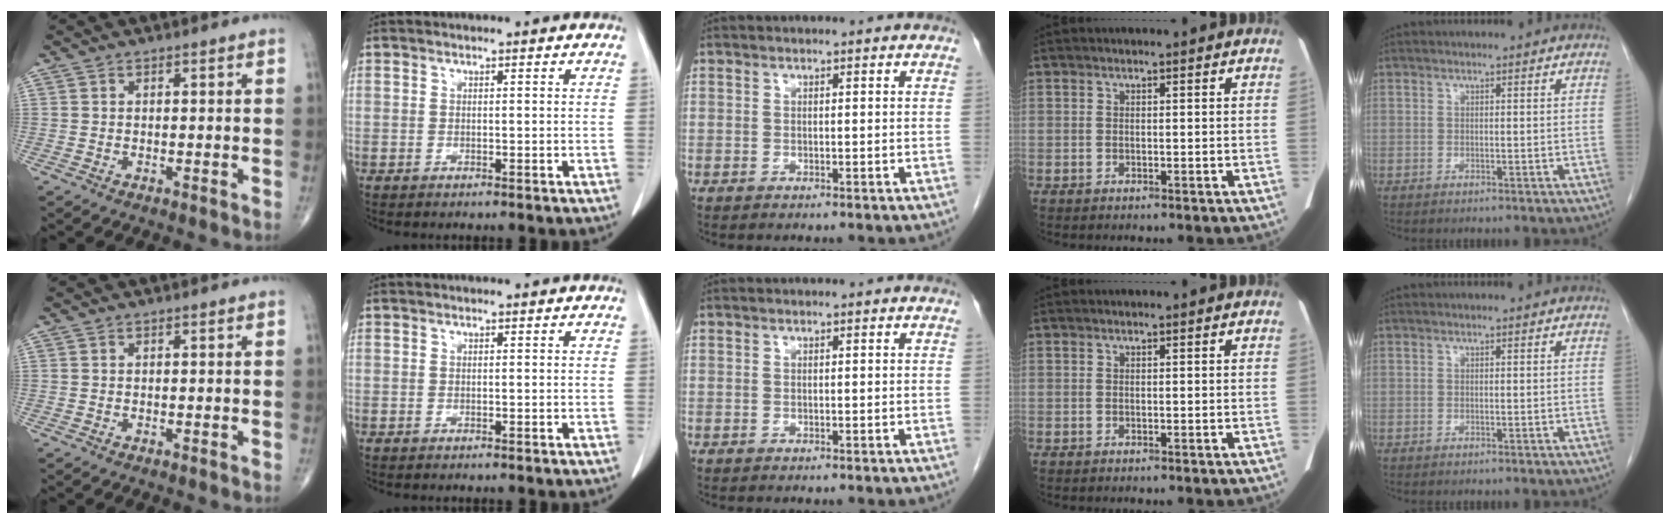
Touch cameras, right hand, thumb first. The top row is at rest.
{}